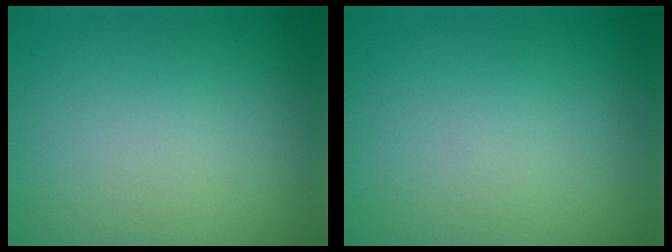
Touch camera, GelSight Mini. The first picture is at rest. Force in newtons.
{"total": 0.0}